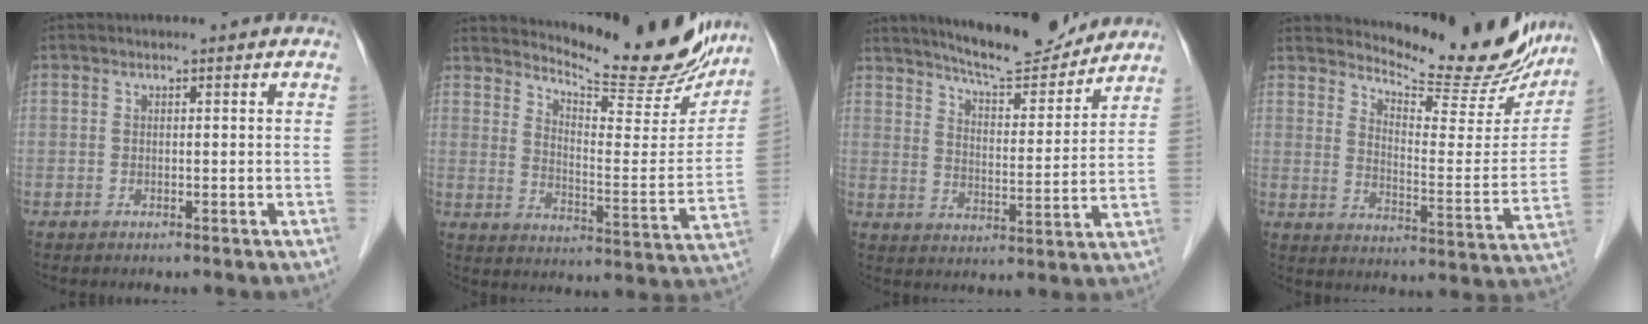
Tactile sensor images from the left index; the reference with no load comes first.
{"total": 18.2, "force": [17.0, 2.5, 6.0], "torque": [-0.087, -0.066, 0.222]}
{"total": 12.4, "force": [11.6, 1.6, 4.1], "torque": [-0.065, -0.007, 0.175]}
{"total": 17.8, "force": [16.7, 3.3, 5.2], "torque": [-0.069, -0.062, 0.211]}